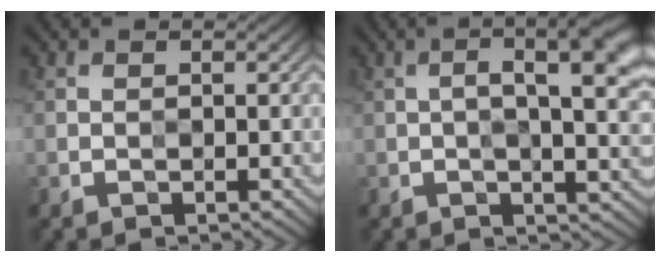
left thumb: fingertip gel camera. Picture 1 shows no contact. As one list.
[{"total": 9.0, "force": [1.8, 2.7, 8.3], "torque": [-0.107, 0.011, 0.014]}]